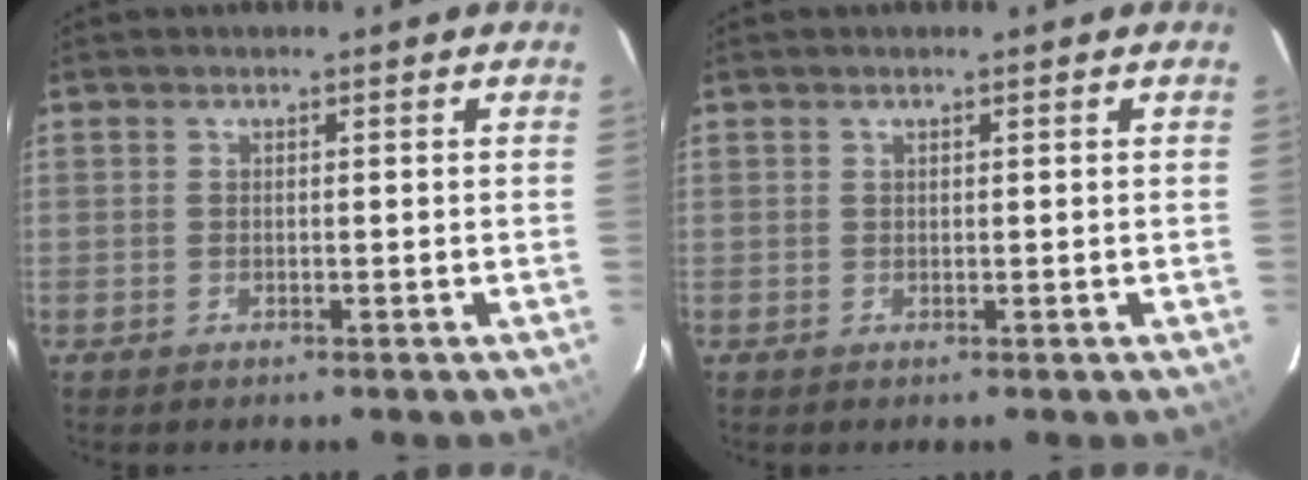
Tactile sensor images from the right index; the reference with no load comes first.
{"total": 0.0}